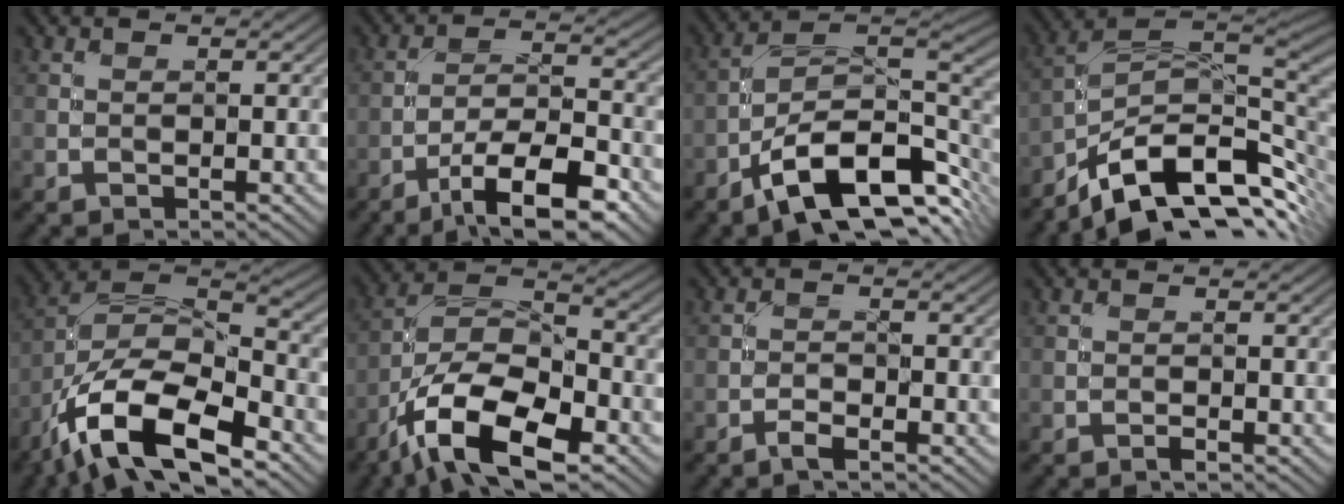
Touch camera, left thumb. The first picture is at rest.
{"total": 11.0, "force": [-7.0, 3.1, 7.9], "torque": [-0.135, 0.005, -0.122]}
{"total": 14.3, "force": [-7.6, 6.1, 10.5], "torque": [-0.174, -0.012, -0.140]}
{"total": 13.5, "force": [-6.2, 6.6, 10.0], "torque": [-0.187, -0.005, -0.106]}
{"total": 15.9, "force": [-9.7, 6.6, 10.8], "torque": [-0.227, -0.020, -0.184]}
{"total": 14.4, "force": [-8.2, 6.2, 10.1], "torque": [-0.206, -0.012, -0.168]}
{"total": 1.9, "force": [-1.4, 0.4, 1.1], "torque": [-0.026, 0.002, -0.032]}
{"total": 0.5, "force": [-0.4, 0.1, 0.3], "torque": [-0.007, 0.001, -0.009]}